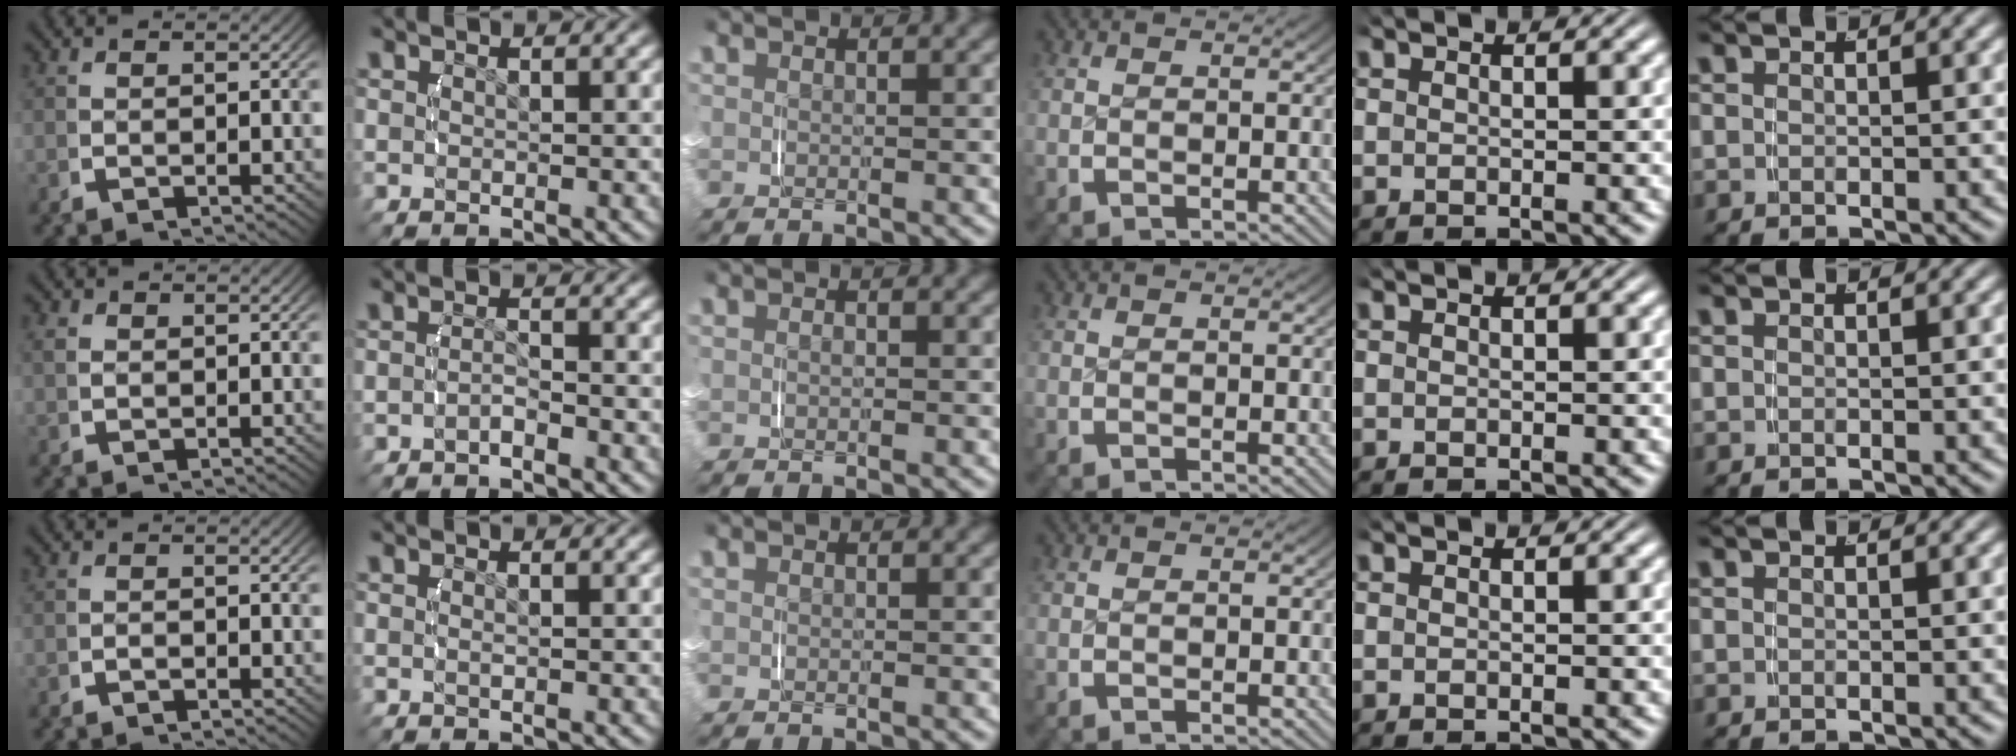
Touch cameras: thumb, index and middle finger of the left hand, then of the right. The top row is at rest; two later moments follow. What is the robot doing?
{"motion": "lift_and_place", "object": "small bumper sticker"}